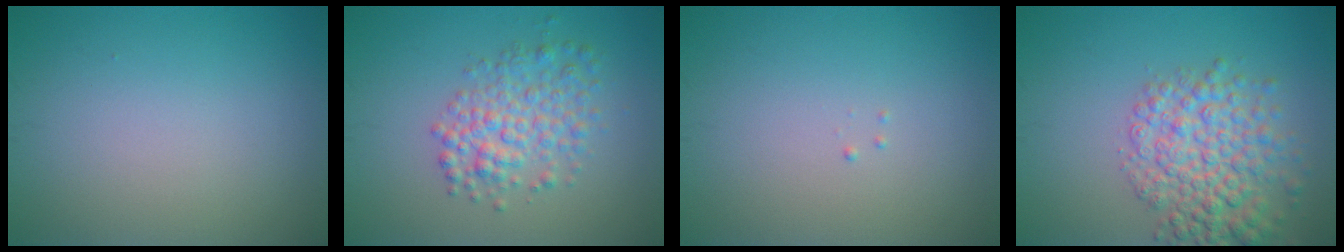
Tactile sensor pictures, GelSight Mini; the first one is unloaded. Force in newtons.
{"total": 3.9, "press": 3.9, "slide": 0.2}
{"total": 0.0}
{"total": 6.3, "press": 6.2, "slide": 0.2}